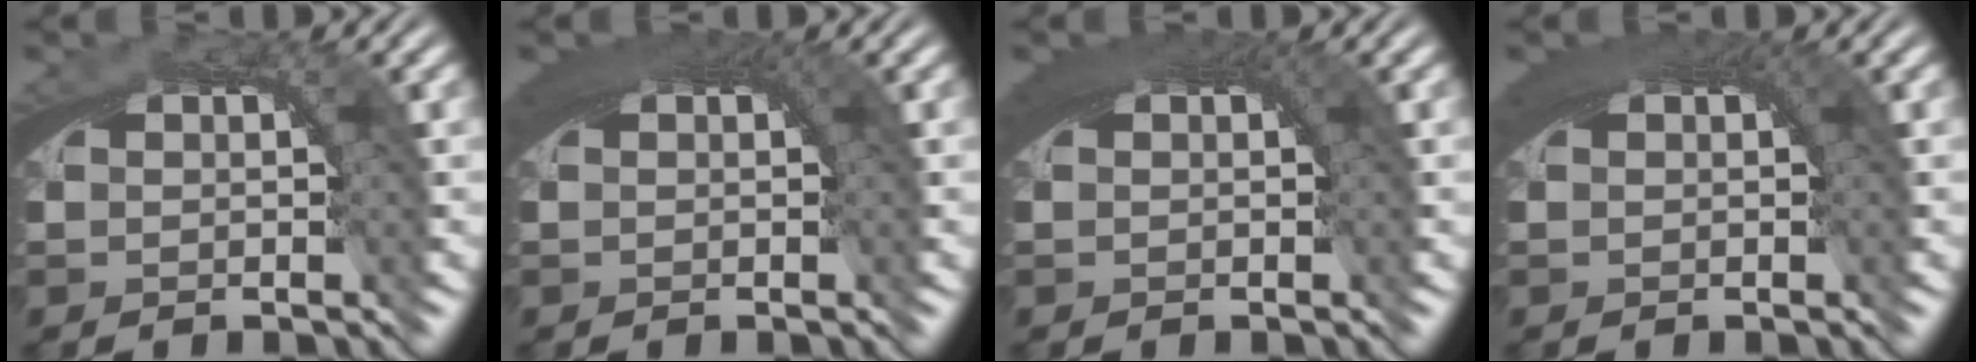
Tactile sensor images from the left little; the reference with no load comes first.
{"total": 3.1, "force": [0.8, 1.6, 2.5], "torque": [-0.041, -0.007, 0.015]}
{"total": 3.5, "force": [0.9, 1.8, 2.8], "torque": [-0.044, -0.007, 0.015]}
{"total": 3.0, "force": [0.8, 1.6, 2.4], "torque": [-0.039, -0.006, 0.014]}